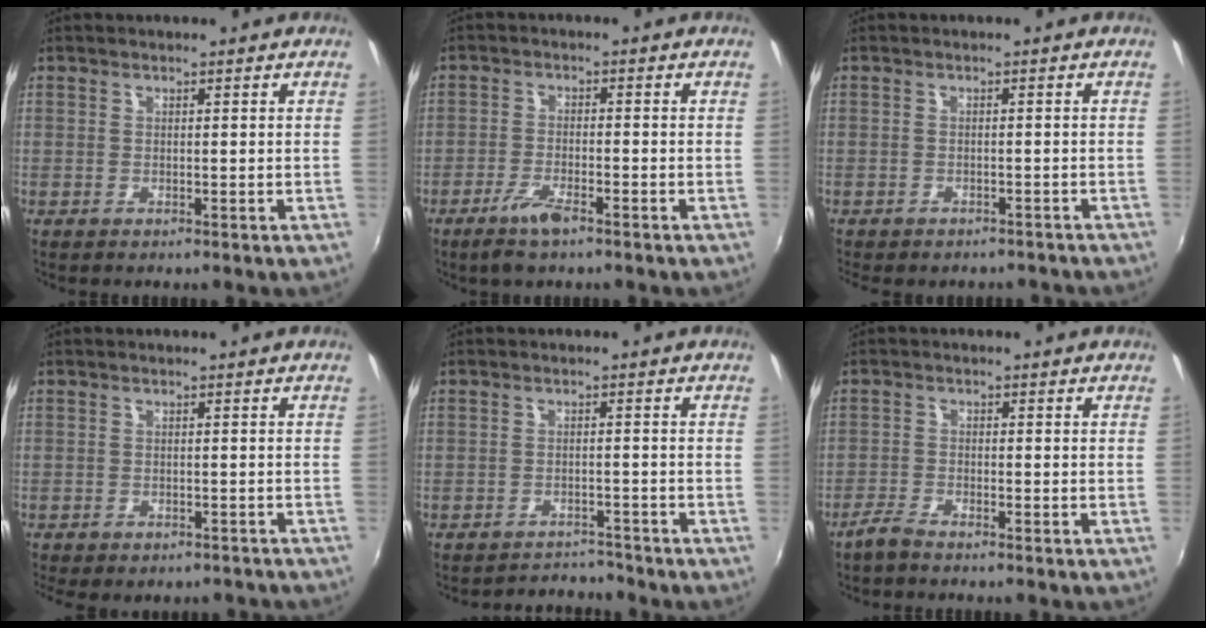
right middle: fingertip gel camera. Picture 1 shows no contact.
{"total": 4.9, "force": [-3.5, 1.3, 3.2], "torque": [-0.079, -0.008, -0.067]}
{"total": 6.1, "force": [-5.3, 2.3, 1.9], "torque": [-0.044, -0.014, -0.065]}
{"total": 6.6, "force": [-5.4, 2.7, 2.6], "torque": [-0.059, -0.020, -0.065]}
{"total": 4.9, "force": [-4.8, 0.9, -0.4], "torque": [0.000, 0.009, -0.073]}
{"total": 2.8, "force": [-2.5, 0.4, 1.2], "torque": [-0.041, -0.002, -0.053]}